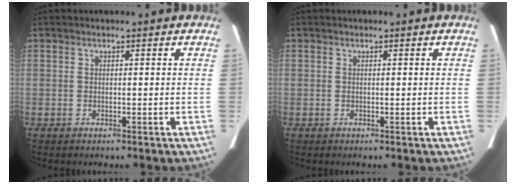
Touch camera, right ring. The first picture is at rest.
{"total": 0.0}